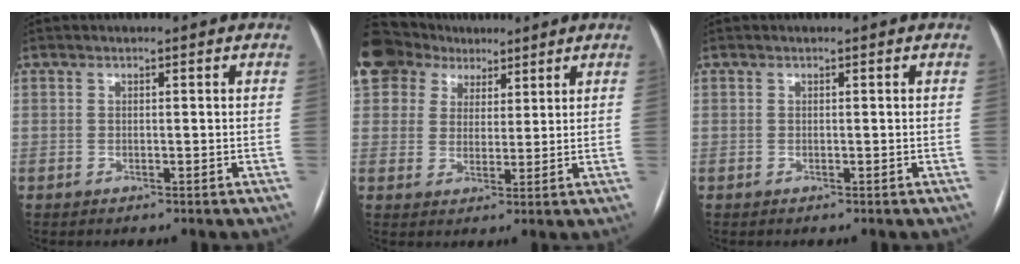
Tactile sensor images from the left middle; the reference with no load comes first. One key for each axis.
{"total": 14.9, "fx": 9.6, "fy": 10.4, "fz": 4.7, "tx": -0.140, "ty": 0.061, "tz": 0.182}
{"total": 0.0}